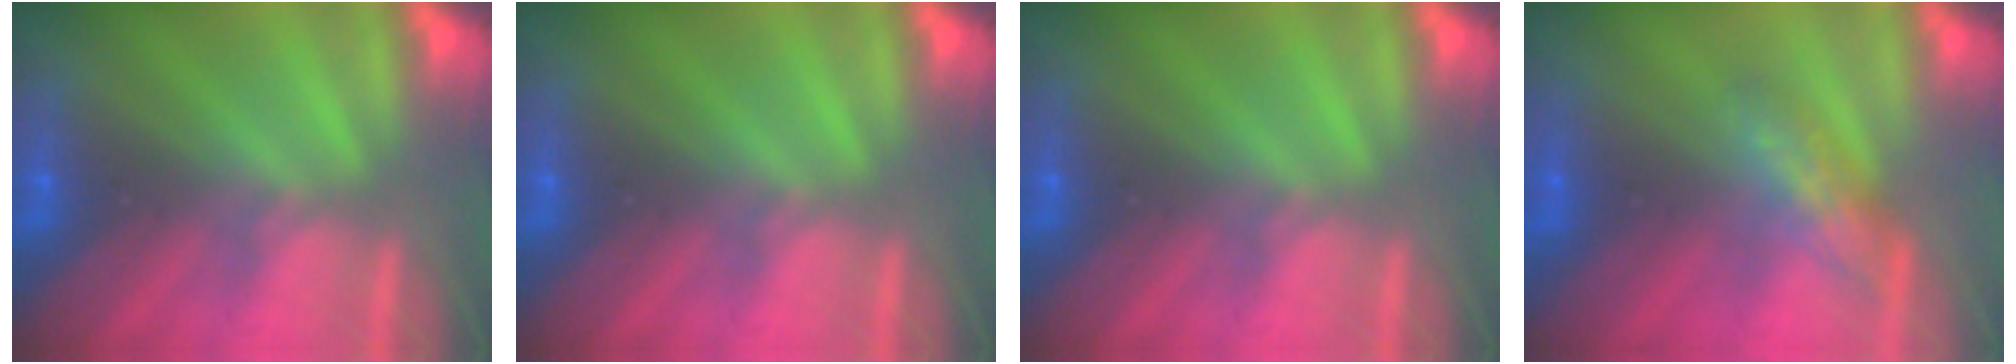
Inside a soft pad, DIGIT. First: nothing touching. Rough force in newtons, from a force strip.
{"total": 0.0}
{"total": 0.0}
{"total": 2.4}